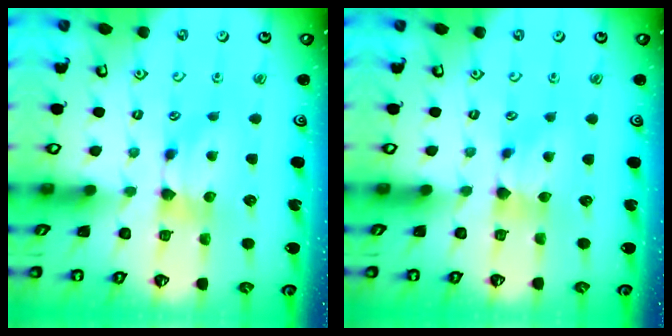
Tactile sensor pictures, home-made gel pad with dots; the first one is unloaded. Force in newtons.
{"total": 0.9, "press": 0.7, "slide": 0.6}